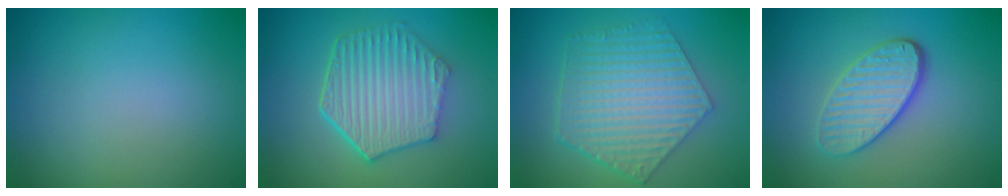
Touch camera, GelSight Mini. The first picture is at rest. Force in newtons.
{"total": 6.5, "press": 4.9, "slide": 4.3}
{"total": 6.3, "press": 4.8, "slide": 4.1}
{"total": 4.2, "press": 3.5, "slide": 2.4}